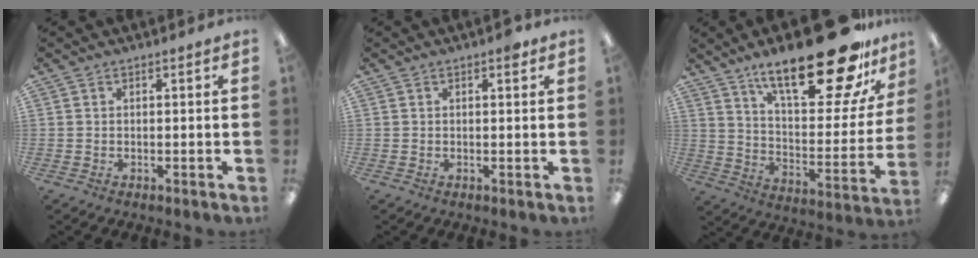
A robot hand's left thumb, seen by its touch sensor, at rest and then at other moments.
{"total": 1.6, "force": [0.8, 0.6, 1.2], "torque": [-0.010, -0.002, 0.010]}
{"total": 27.3, "force": [18.4, 9.0, 18.0], "torque": [-0.261, -0.118, 0.297]}